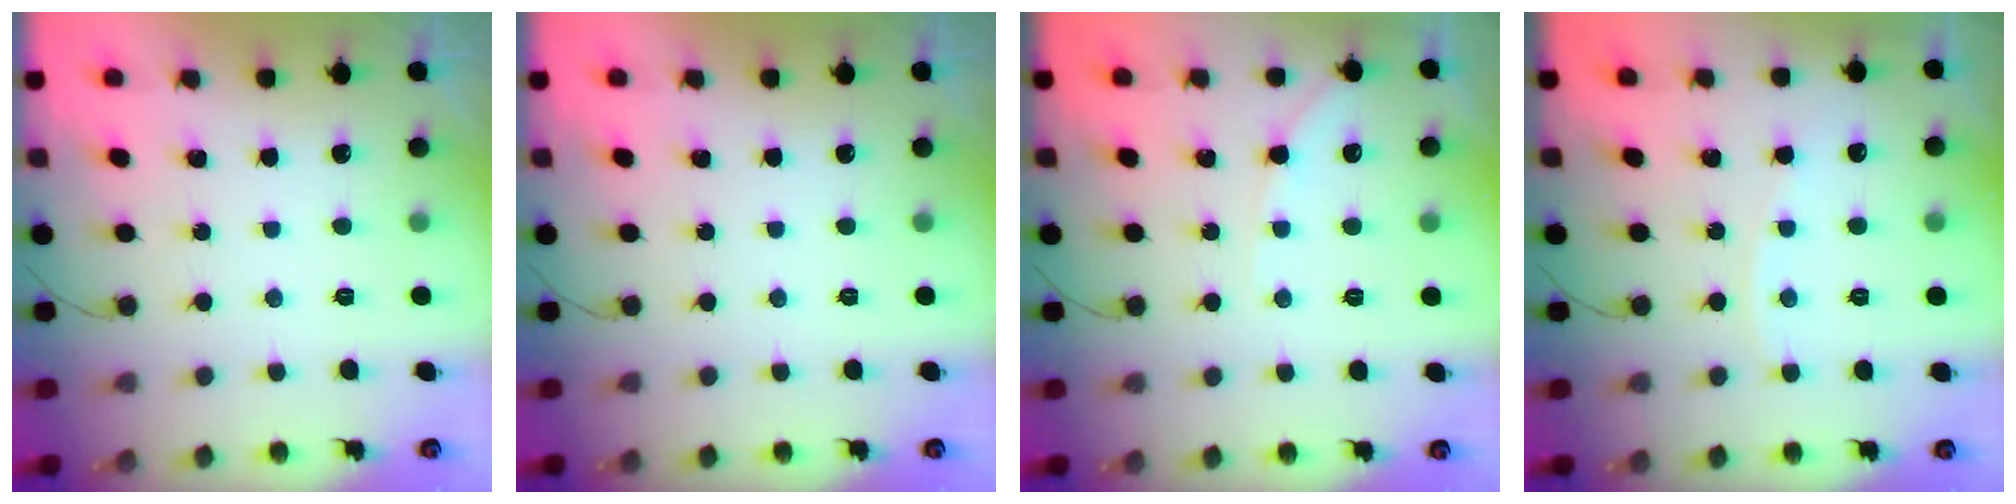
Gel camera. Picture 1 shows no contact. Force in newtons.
{"total": 0.0}
{"total": 6.7, "press": 6.6, "slide": 0.9}
{"total": 4.0, "press": 3.9, "slide": 0.6}